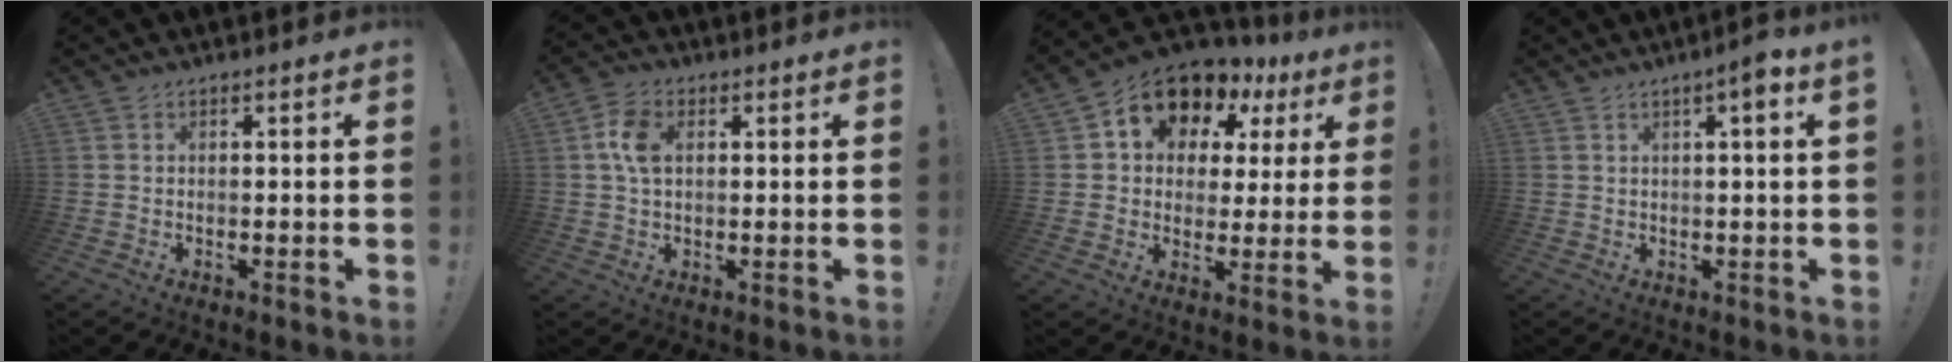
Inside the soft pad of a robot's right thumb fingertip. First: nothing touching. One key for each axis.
{"total": 7.8, "fx": 1.5, "fy": 5.1, "fz": 5.7, "tx": -0.105, "ty": 0.003, "tz": 0.027}
{"total": 11.2, "fx": 7.0, "fy": 7.3, "fz": 4.8, "tx": -0.084, "ty": -0.052, "tz": 0.125}
{"total": 4.0, "fx": 1.3, "fy": -0.3, "fz": 3.8, "tx": -0.049, "ty": -0.006, "tz": 0.013}